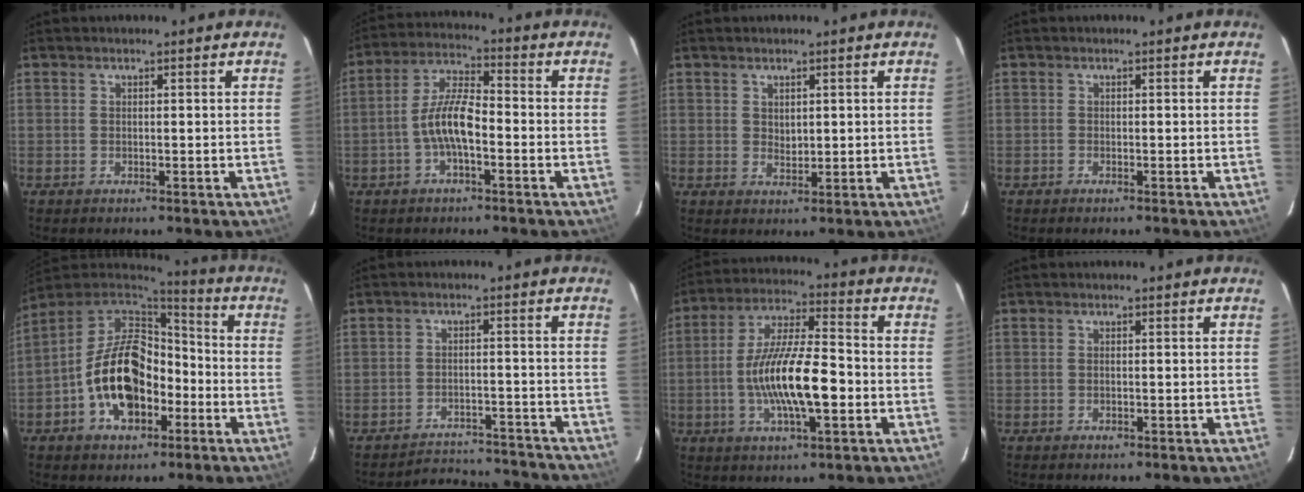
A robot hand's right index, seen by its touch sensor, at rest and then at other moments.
{"total": 8.4, "force": [-2.5, 2.6, 7.5], "torque": [-0.156, 0.013, -0.048]}
{"total": 2.0, "force": [0.8, 1.4, 1.1], "torque": [-0.015, 0.002, 0.015]}
{"total": 0.6, "force": [-0.6, 0.2, 0.2], "torque": [-0.005, -0.001, -0.012]}
{"total": 16.2, "force": [-4.8, 10.0, 11.8], "torque": [-0.229, 0.020, -0.075]}
{"total": 12.5, "force": [-11.9, 3.6, 1.5], "torque": [-0.036, 0.035, -0.148]}
{"total": 15.1, "force": [-3.2, 3.9, 14.2], "torque": [-0.269, 0.000, -0.057]}
{"total": 0.8, "force": [-0.2, 0.6, 0.6], "torque": [-0.010, 0.000, -0.003]}